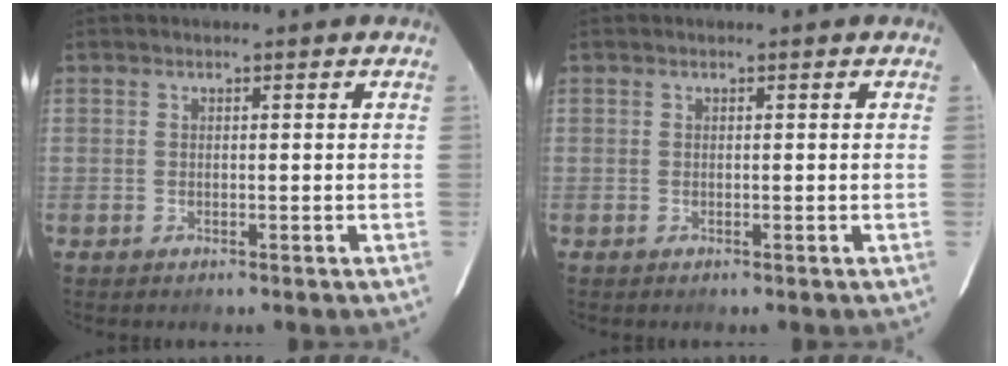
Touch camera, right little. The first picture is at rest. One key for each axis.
{"total": 0.0}